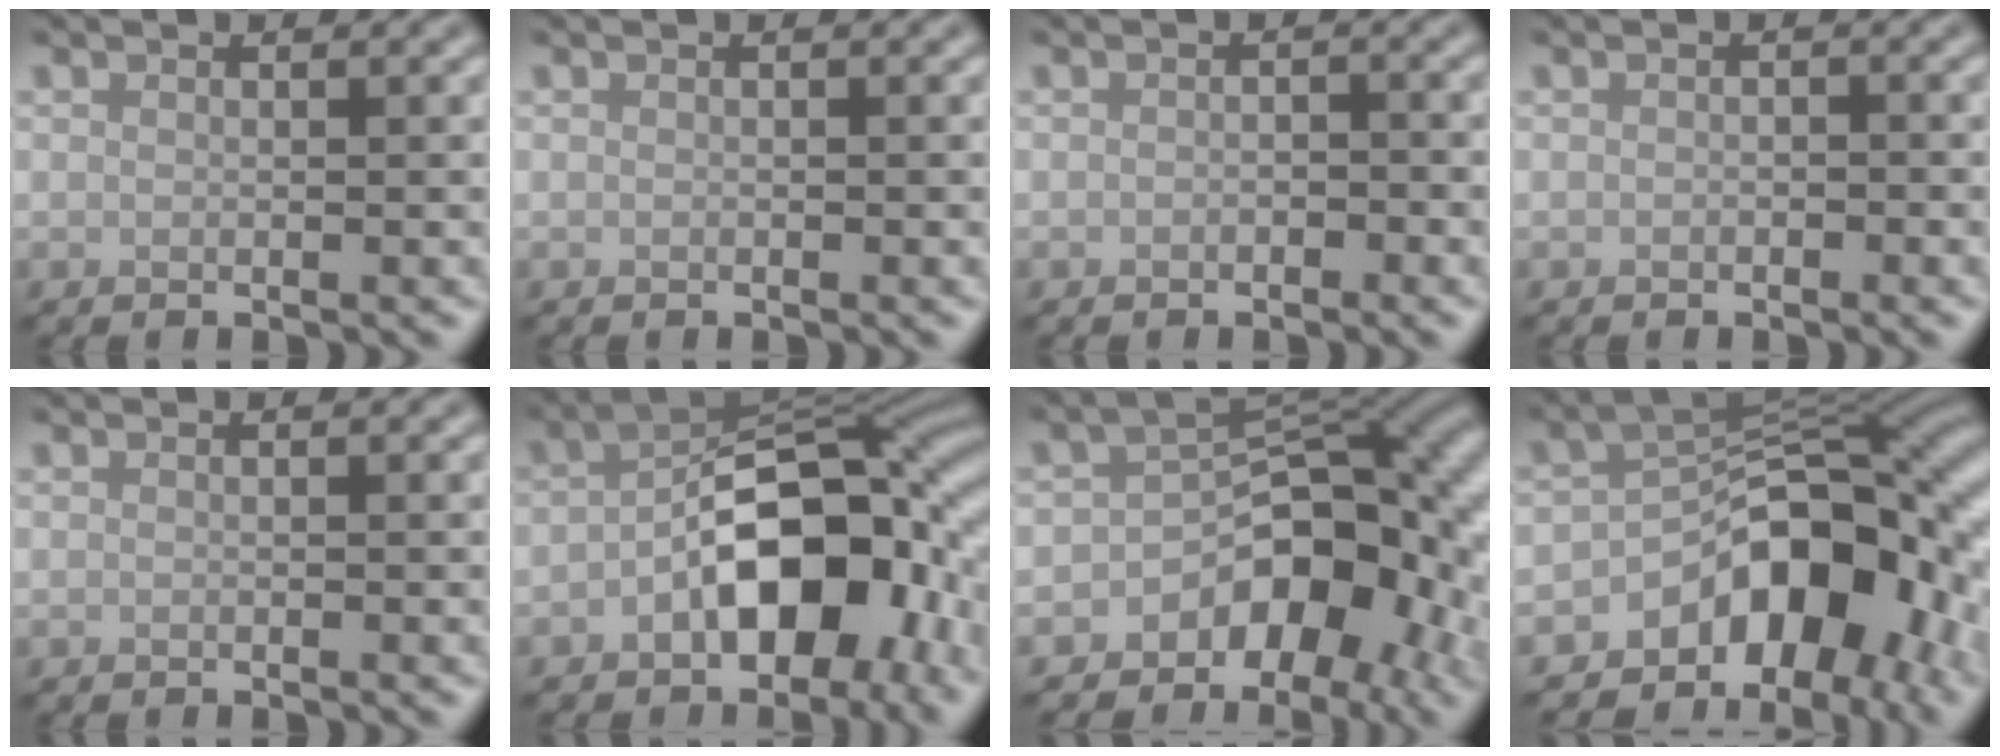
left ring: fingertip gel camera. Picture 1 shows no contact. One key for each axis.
{"total": 0.0}
{"total": 0.9, "fx": -0.4, "fy": 0.6, "fz": 0.5, "tx": -0.008, "ty": -0.001, "tz": -0.007}
{"total": 0.5, "fx": -0.3, "fy": 0.3, "fz": 0.3, "tx": -0.003, "ty": 0.000, "tz": -0.004}
{"total": 0.0}
{"total": 11.0, "fx": -3.5, "fy": 6.3, "fz": 8.4, "tx": -0.106, "ty": 0.009, "tz": -0.066}
{"total": 9.0, "fx": -4.0, "fy": 5.7, "fz": 5.8, "tx": -0.058, "ty": 0.006, "tz": -0.068}
{"total": 11.7, "fx": -4.9, "fy": 6.6, "fz": 8.4, "tx": -0.100, "ty": 0.006, "tz": -0.088}